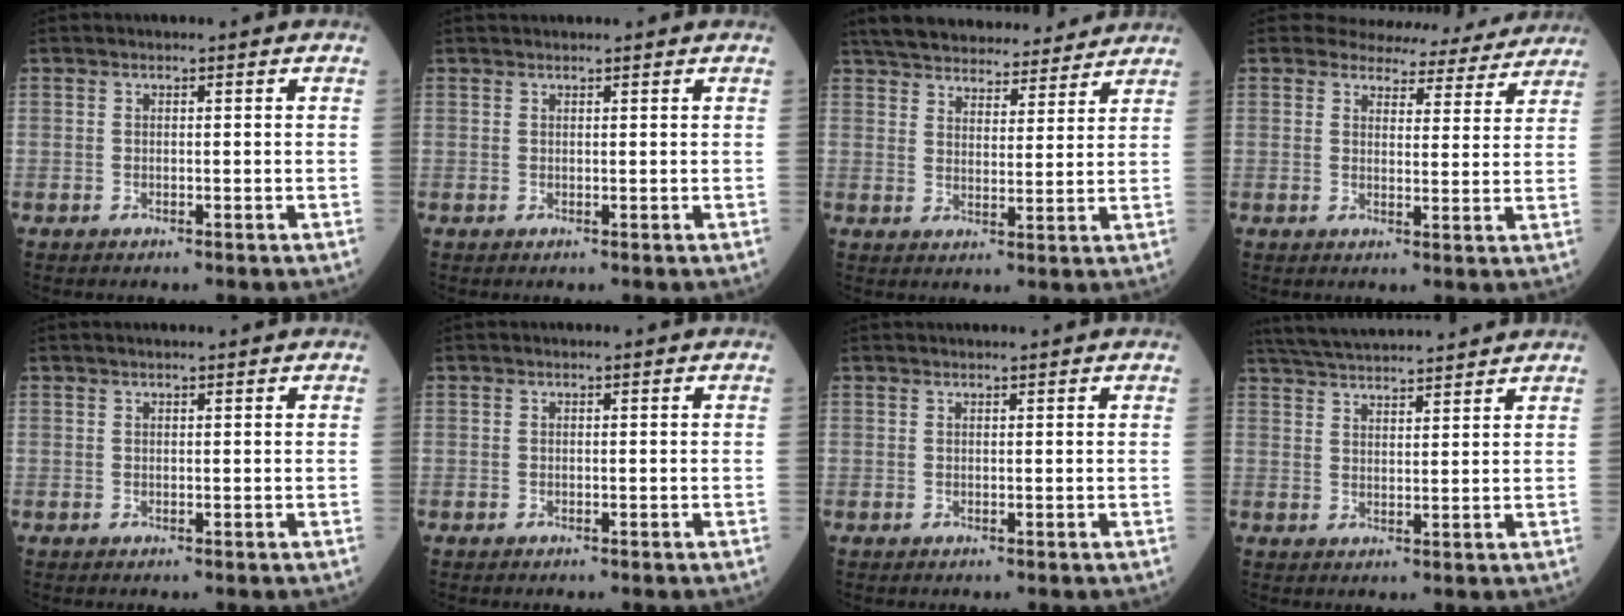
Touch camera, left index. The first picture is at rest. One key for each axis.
{"total": 1.5, "fx": 1.4, "fy": 0.0, "fz": 0.4, "tx": -0.006, "ty": 0.020, "tz": 0.025}
{"total": 19.8, "fx": 17.9, "fy": 5.1, "fz": 6.7, "tx": -0.115, "ty": 0.029, "tz": 0.255}
{"total": 11.2, "fx": 10.7, "fy": 3.3, "fz": 0.9, "tx": 0.013, "ty": -0.006, "tz": 0.110}
{"total": 2.0, "fx": 1.7, "fy": 0.1, "fz": 1.1, "tx": -0.011, "ty": 0.023, "tz": 0.026}
{"total": 0.0}
{"total": 1.7, "fx": 1.6, "fy": -0.3, "fz": 0.4, "tx": -0.007, "ty": 0.016, "tz": 0.027}
{"total": 12.6, "fx": 11.8, "fy": 0.8, "fz": 4.3, "tx": -0.086, "ty": 0.033, "tz": 0.184}